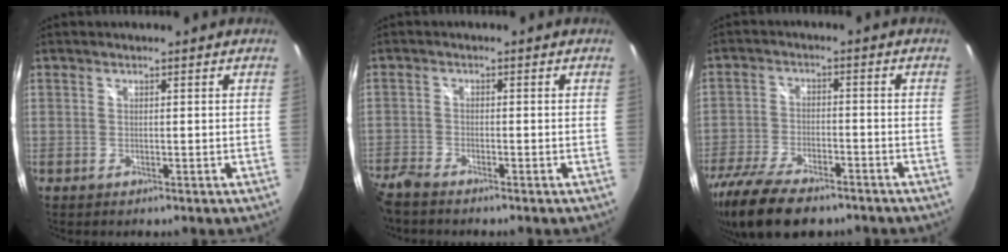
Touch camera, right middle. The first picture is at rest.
{"total": 5.9, "force": [-5.2, 1.2, 2.4], "torque": [-0.074, -0.025, -0.104]}
{"total": 18.0, "force": [-13.5, 6.6, 9.9], "torque": [-0.227, -0.039, -0.233]}